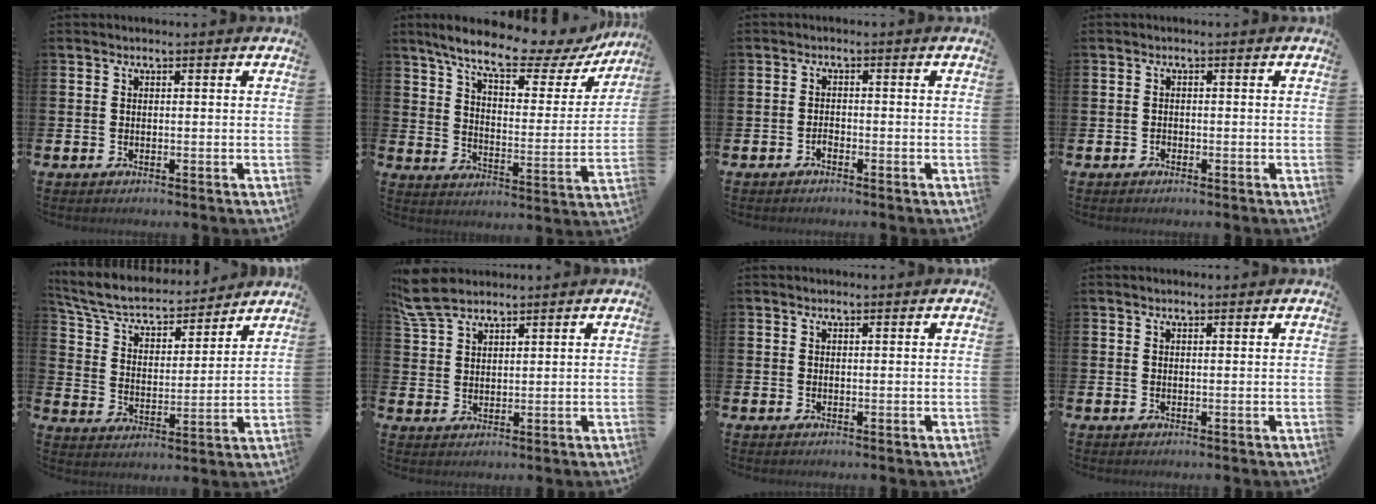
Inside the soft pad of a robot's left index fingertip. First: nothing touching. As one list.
[{"total": 10.6, "force": [9.0, 2.3, 5.2], "torque": [-0.127, -0.053, 0.149]}, {"total": 0.9, "force": [-0.8, 0.4, 0.2], "torque": [-0.007, -0.002, -0.015]}, {"total": 0.7, "force": [-0.5, 0.5, 0.0], "torque": [-0.010, 0.006, -0.009]}, {"total": 6.9, "force": [6.2, 2.3, 2.0], "torque": [-0.078, -0.045, 0.106]}, {"total": 6.4, "force": [5.7, 1.9, 2.2], "torque": [-0.061, -0.012, 0.107]}, {"total": 0.6, "force": [0.6, 0.0, 0.2], "torque": [-0.004, 0.001, 0.011]}, {"total": 0.9, "force": [0.9, 0.1, 0.3], "torque": [0.002, -0.002, 0.014]}]